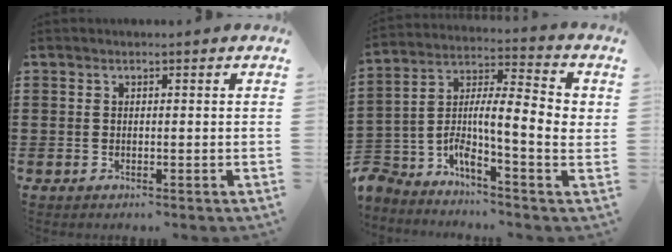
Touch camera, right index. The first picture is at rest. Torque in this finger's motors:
{"motor_torque": [0.99, -0.73, 0.90, 0.21]}